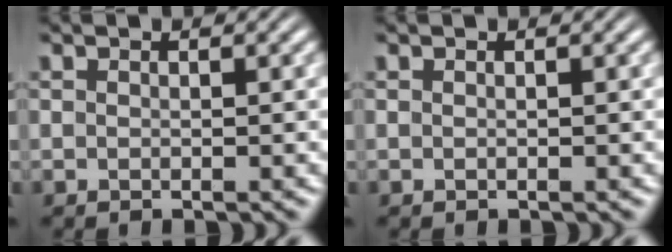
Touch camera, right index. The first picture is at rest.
{"total": 0.0}